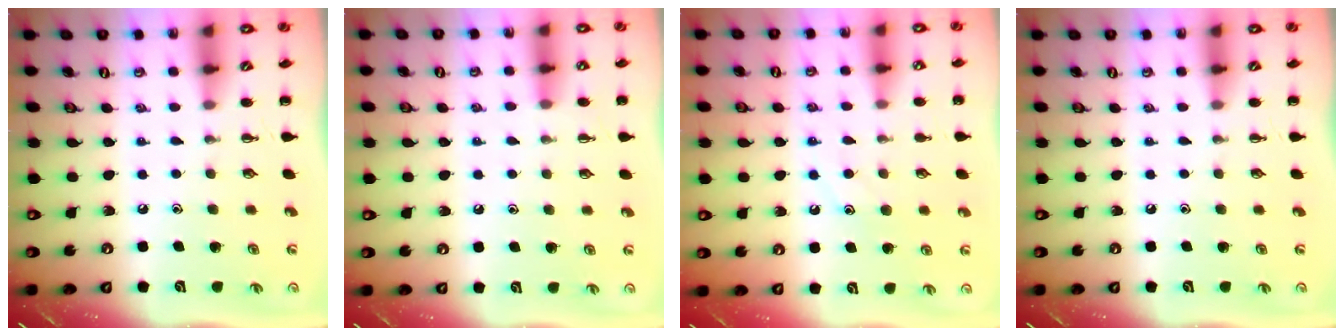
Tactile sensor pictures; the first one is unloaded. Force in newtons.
{"total": 5.4, "press": 5.1, "slide": 1.6}
{"total": 8.5, "press": 8.4, "slide": 1.1}
{"total": 0.0}